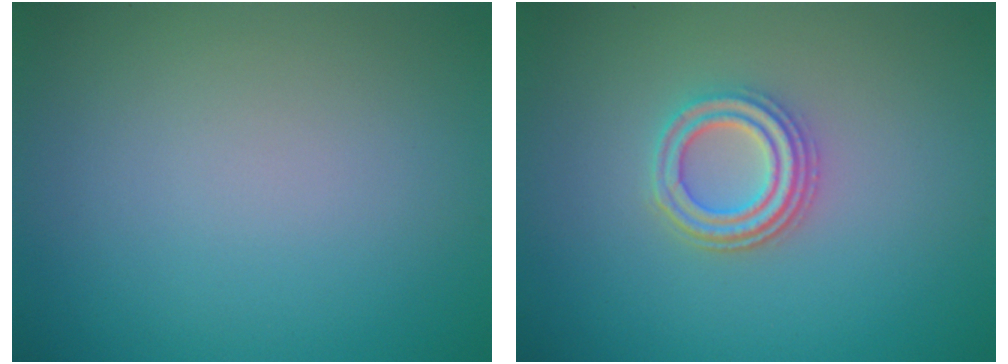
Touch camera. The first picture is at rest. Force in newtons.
{"total": 3.2, "press": 2.8, "slide": 1.6}